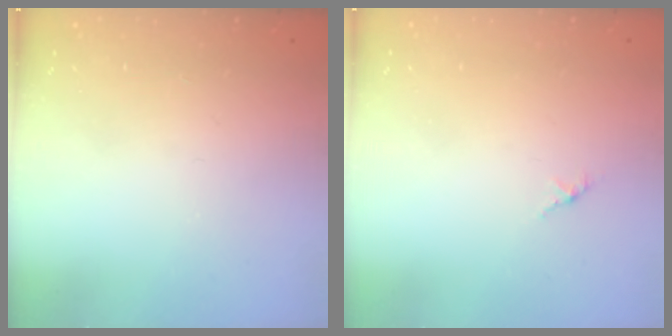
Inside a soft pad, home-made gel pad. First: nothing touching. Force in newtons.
{"total": 1.4, "press": 1.4, "slide": 0.4}